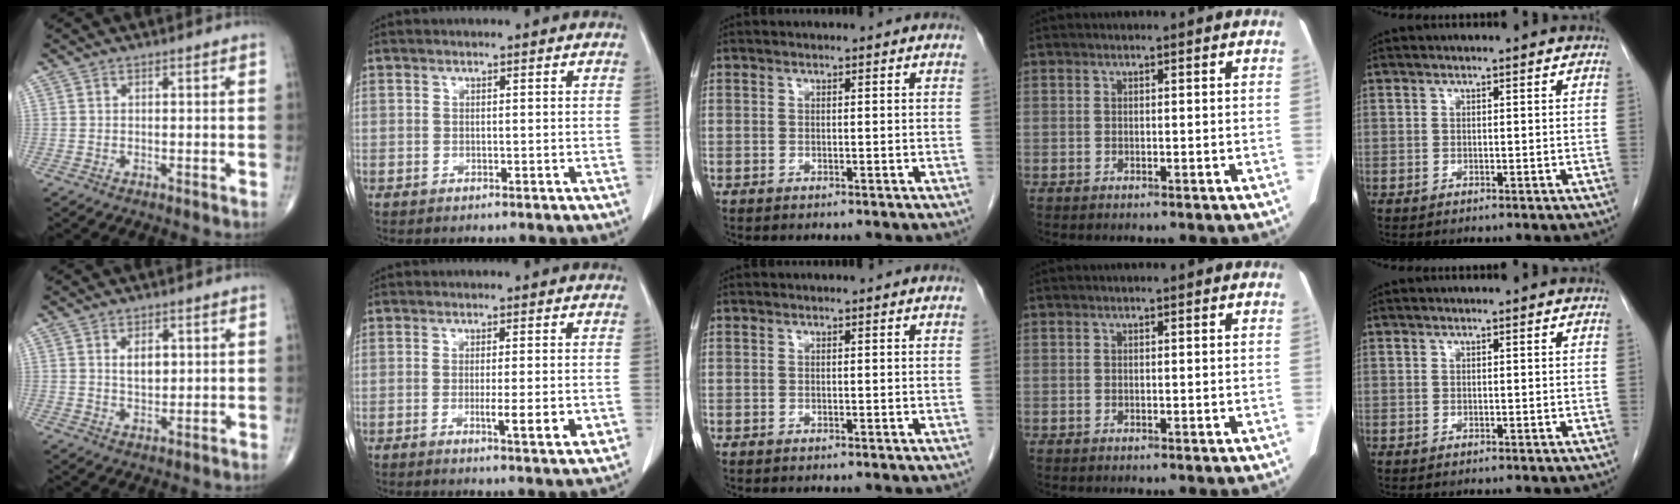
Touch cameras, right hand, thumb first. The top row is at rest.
{"thumb": {"total": 4.0, "force": [1.0, 2.5, 3.0], "torque": [-0.034, -0.007, 0.018]}, "index": {"total": 5.7, "force": [-1.4, 0.6, 5.5], "torque": [-0.079, -0.009, -0.016]}}